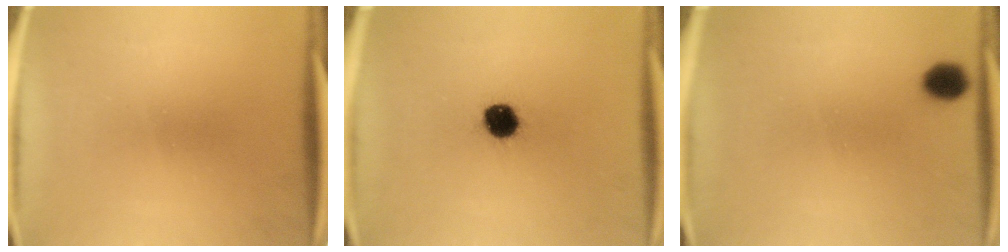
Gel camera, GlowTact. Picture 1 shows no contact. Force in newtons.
{"total": 7.5}
{"total": 2.3}